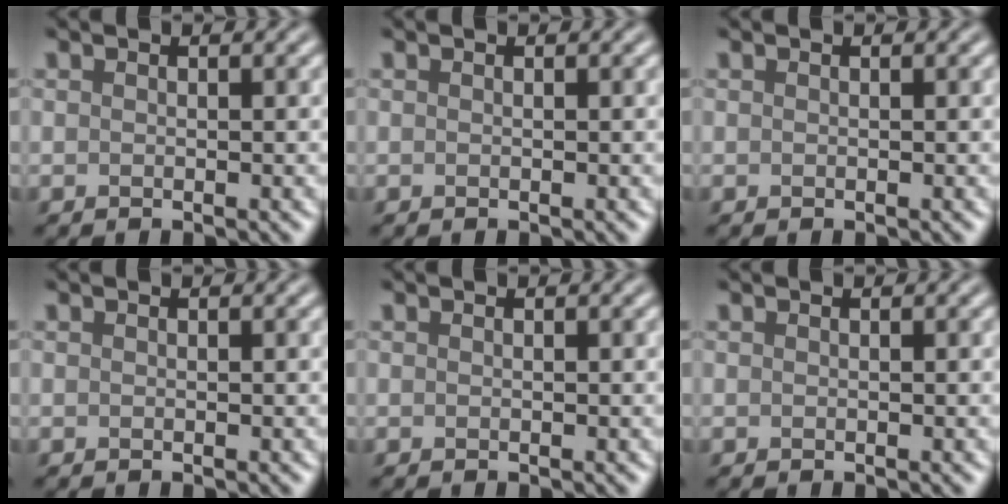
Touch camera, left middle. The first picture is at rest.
{"total": 0.0}
{"total": 0.0}
{"total": 0.0}
{"total": 0.0}
{"total": 0.0}